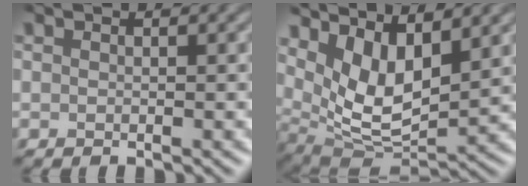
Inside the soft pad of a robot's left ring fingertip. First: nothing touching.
{"total": 6.4, "force": [2.6, 3.0, 5.0], "torque": [-0.096, -0.019, 0.047]}